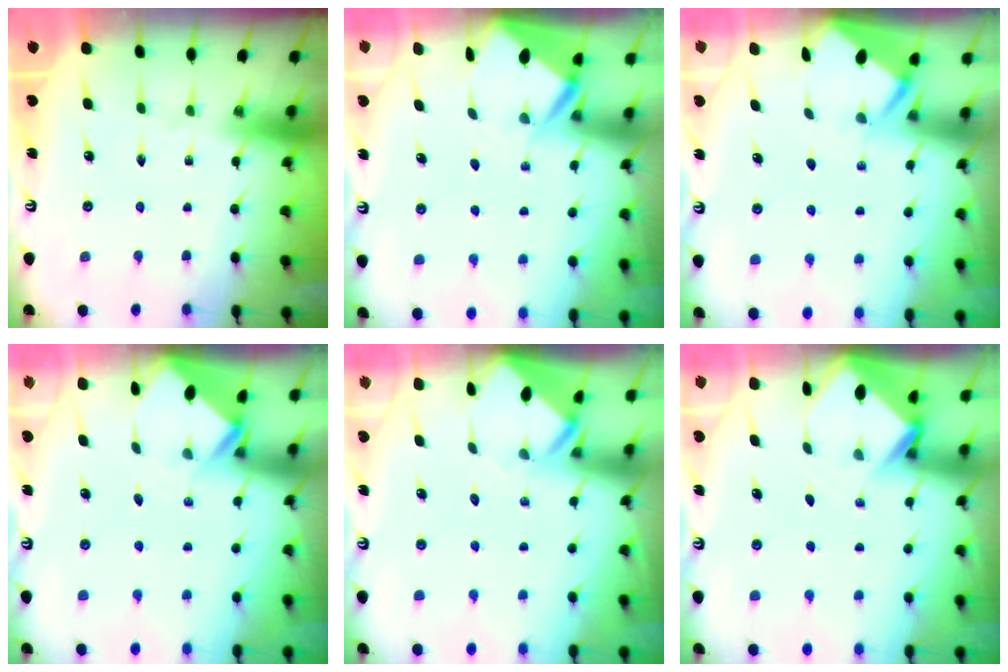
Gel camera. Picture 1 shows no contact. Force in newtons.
{"total": 3.6, "press": 3.6, "slide": 0.4}
{"total": 2.6, "press": 2.6, "slide": 0.3}
{"total": 2.7, "press": 2.7, "slide": 0.2}
{"total": 3.6, "press": 3.6, "slide": 0.3}
{"total": 2.9, "press": 2.9, "slide": 0.2}